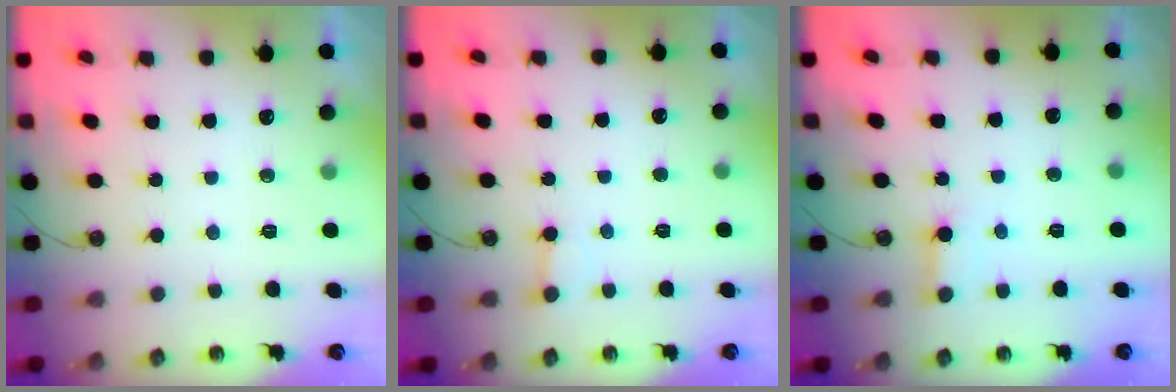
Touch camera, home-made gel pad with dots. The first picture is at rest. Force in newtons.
{"total": 3.2, "press": 3.2, "slide": 0.2}
{"total": 2.6, "press": 2.6, "slide": 0.3}